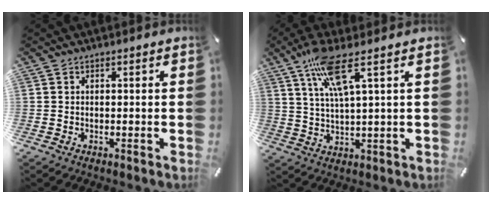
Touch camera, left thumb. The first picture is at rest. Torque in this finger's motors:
{"motor_torque": [1.55, 1.12, 1.19, -0.53, 0.27]}